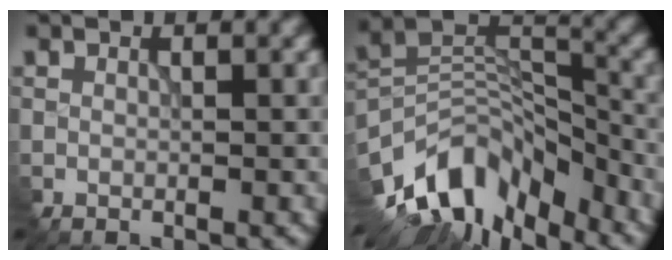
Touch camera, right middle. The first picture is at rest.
{"total": 10.7, "force": [-7.9, 4.9, 5.3], "torque": [-0.089, 0.009, -0.153]}